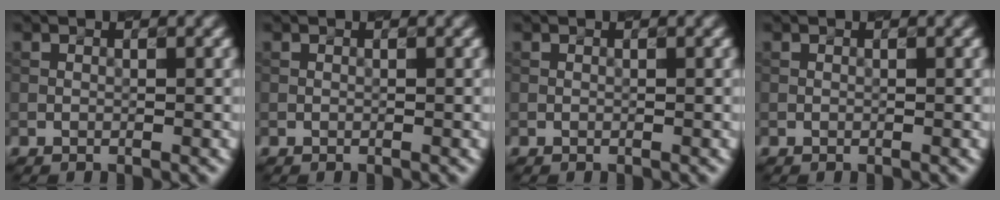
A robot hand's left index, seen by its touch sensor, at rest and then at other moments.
{"total": 0.0}
{"total": 0.0}
{"total": 0.0}